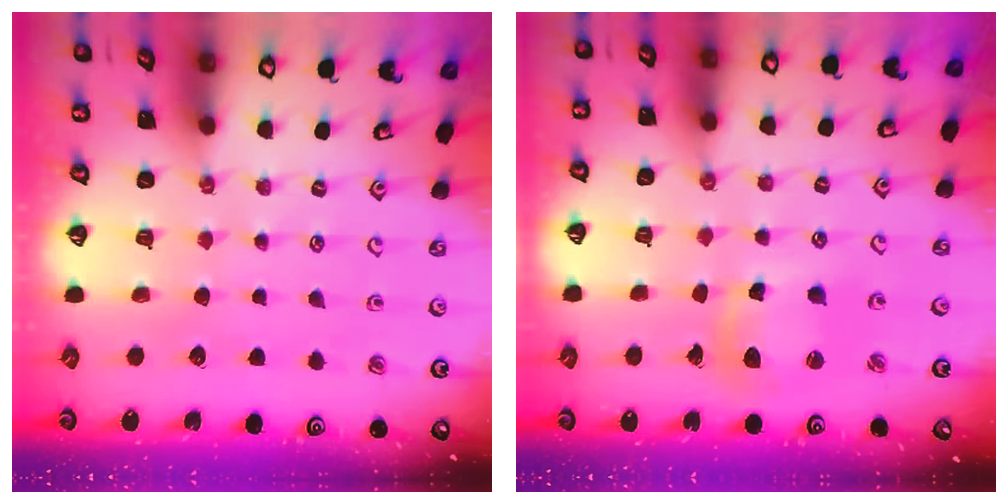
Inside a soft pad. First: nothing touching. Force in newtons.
{"total": 9.8, "press": 9.7, "slide": 1.2}